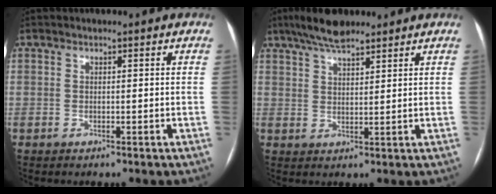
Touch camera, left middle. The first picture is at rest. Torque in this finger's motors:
{"motor_torque": [0.19, -0.19, 0.06, 0.01]}